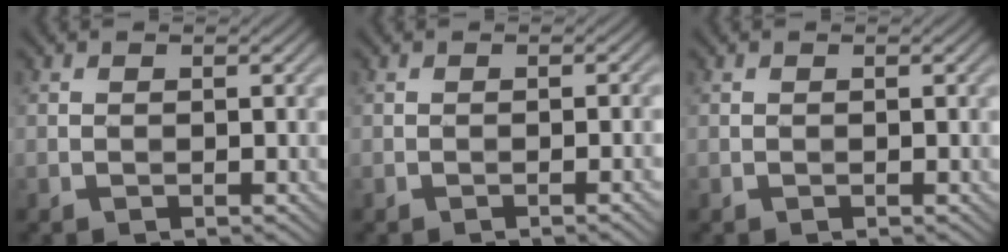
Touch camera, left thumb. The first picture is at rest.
{"total": 0.7, "force": [-0.5, -0.4, 0.4], "torque": [-0.006, 0.002, -0.008]}
{"total": 0.0}